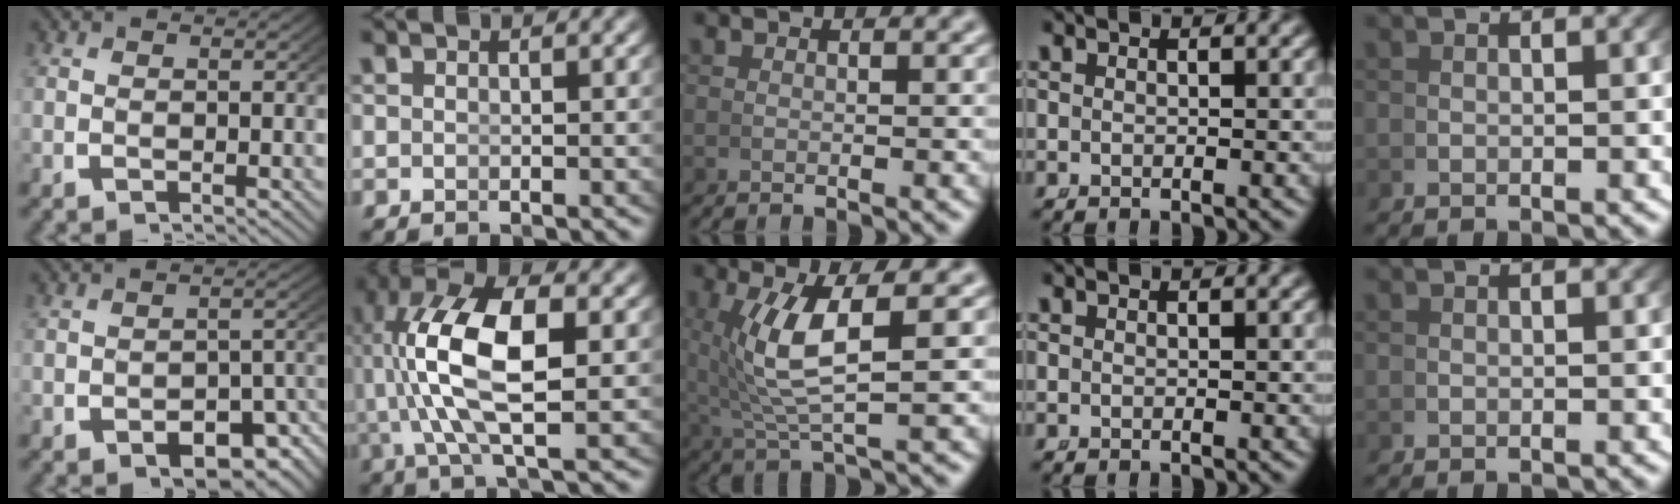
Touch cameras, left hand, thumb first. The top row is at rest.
{"thumb": {"total": 5.0, "force": [-2.2, 2.8, 3.4], "torque": [-0.046, -0.015, -0.028]}, "index": {"total": 8.9, "force": [1.4, 3.4, 8.1], "torque": [-0.166, -0.010, 0.030]}, "middle": {"total": 6.1, "force": [1.0, 1.8, 5.7], "torque": [-0.118, 0.001, 0.028]}}